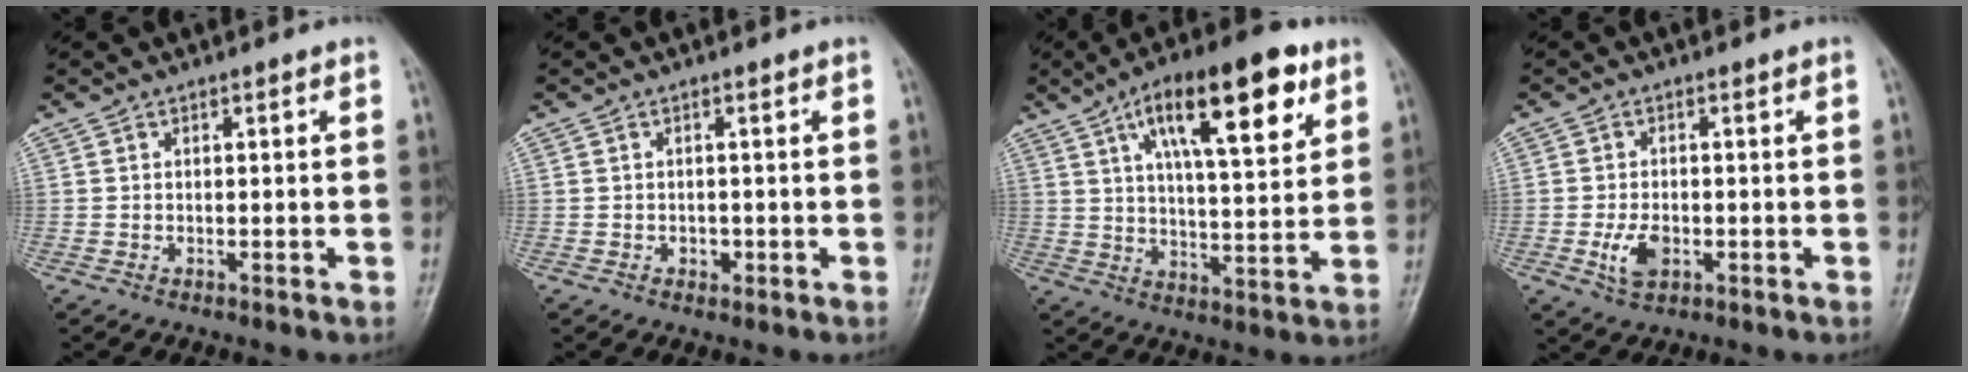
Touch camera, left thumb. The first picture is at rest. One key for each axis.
{"total": 1.2, "fx": -0.3, "fy": 1.0, "fz": 0.6, "tx": -0.005, "ty": 0.002, "tz": -0.002}
{"total": 18.6, "fx": 8.9, "fy": 6.4, "fz": 15.1, "tx": -0.207, "ty": -0.022, "tz": 0.140}
{"total": 4.6, "fx": -1.1, "fy": 2.9, "fz": 3.4, "tx": -0.064, "ty": -0.003, "tz": -0.017}